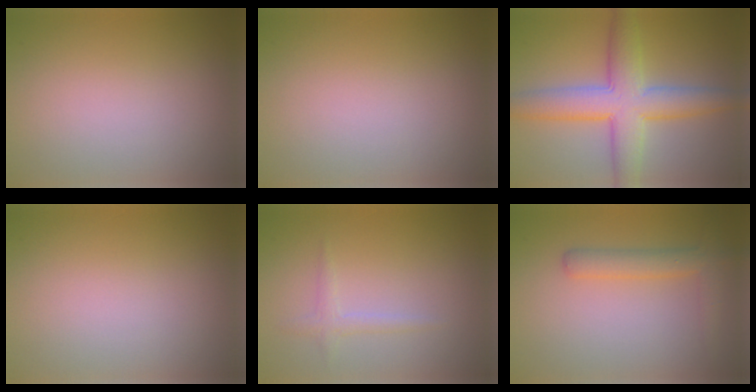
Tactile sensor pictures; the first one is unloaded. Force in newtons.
{"total": 0.0}
{"total": 7.5, "press": 7.4, "slide": 0.3}
{"total": 0.0}
{"total": 1.3, "press": 1.3, "slide": 0.0}
{"total": 2.9, "press": 2.9, "slide": 0.1}